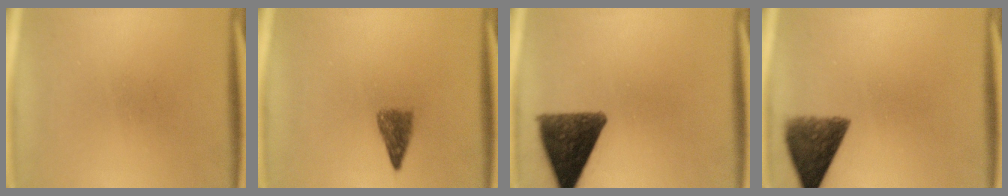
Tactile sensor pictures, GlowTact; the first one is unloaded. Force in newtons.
{"total": 2.9}
{"total": 11.5}
{"total": 8.3}